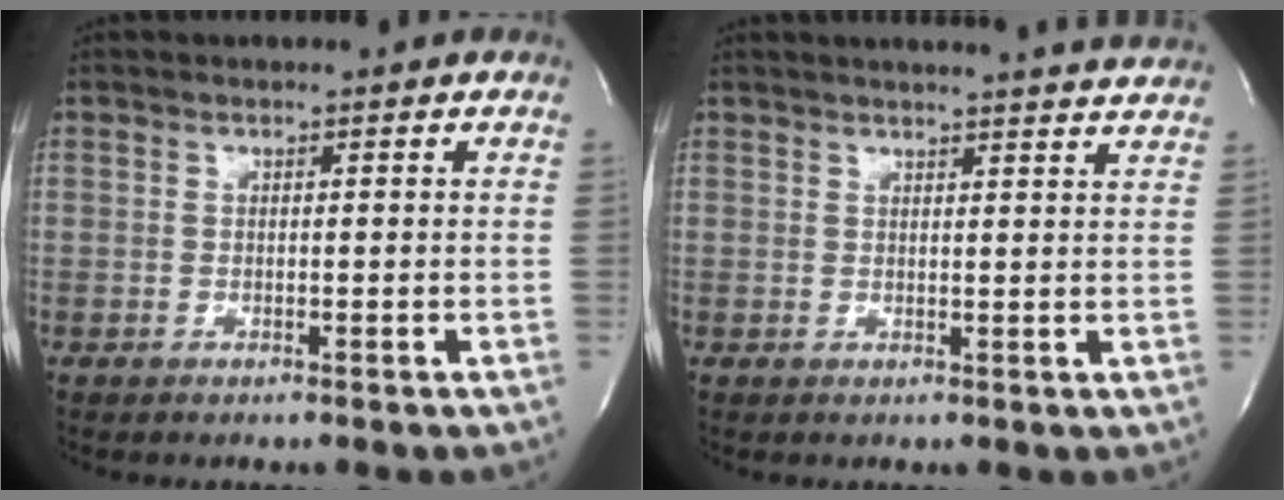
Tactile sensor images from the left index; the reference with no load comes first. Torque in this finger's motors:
{"motor_torque": [0.55, -0.67, 0.12, 0.02]}